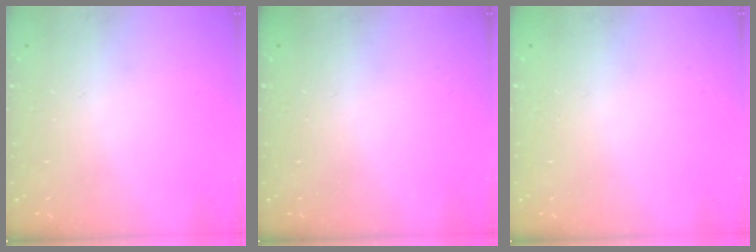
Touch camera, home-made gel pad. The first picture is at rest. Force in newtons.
{"total": 0.0}
{"total": 0.0}